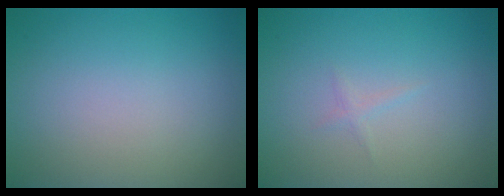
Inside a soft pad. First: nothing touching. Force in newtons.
{"total": 0.5, "press": 0.5, "slide": 0.0}